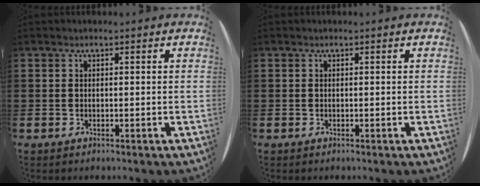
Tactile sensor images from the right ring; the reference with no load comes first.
{"total": 0.0}